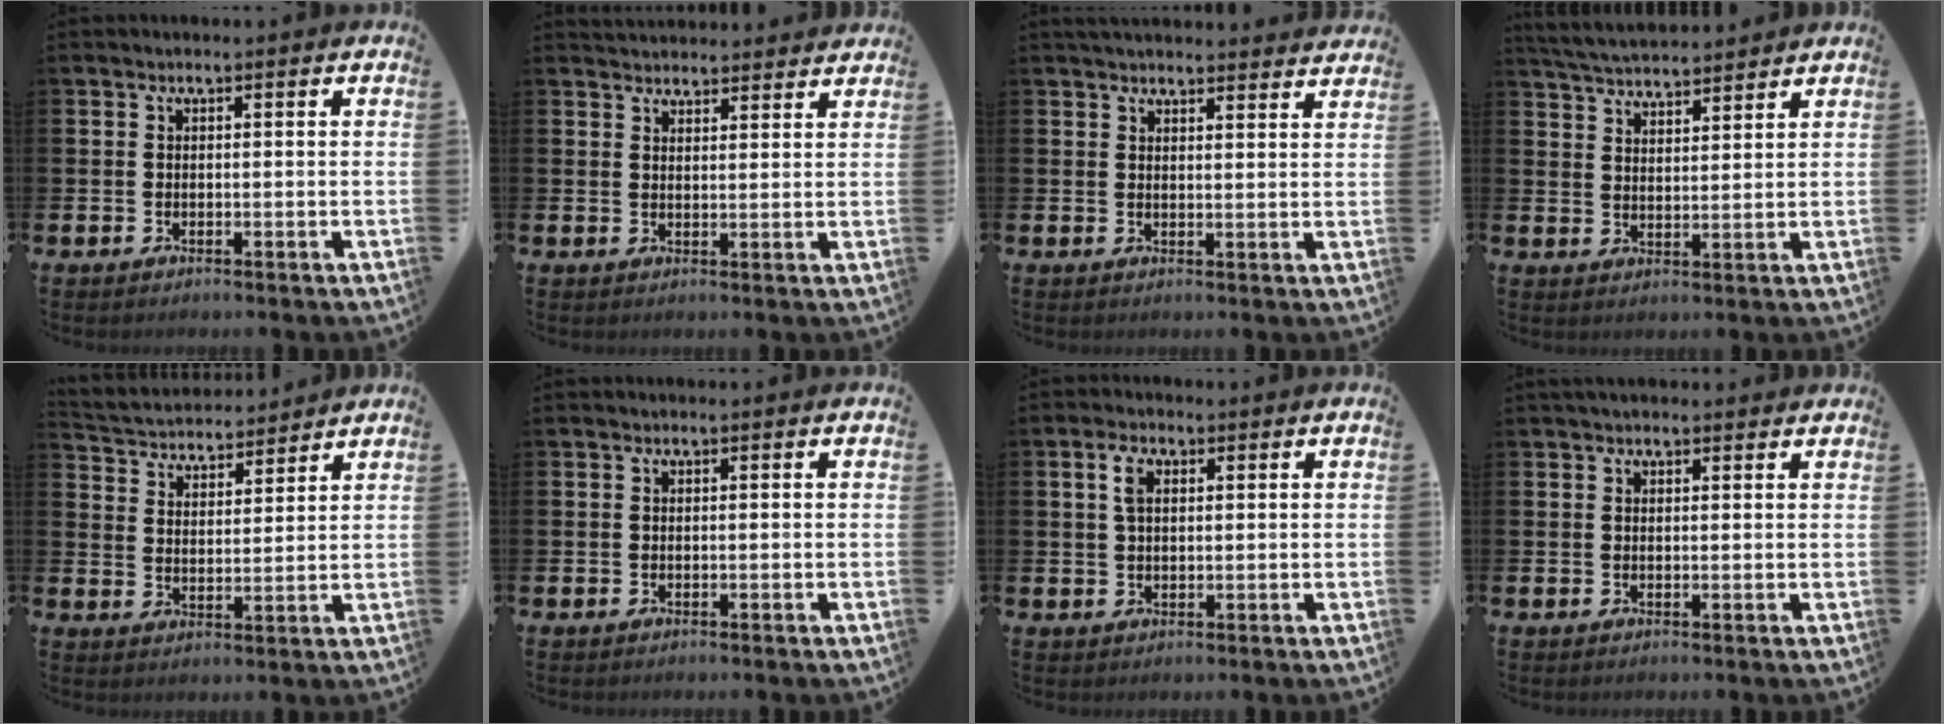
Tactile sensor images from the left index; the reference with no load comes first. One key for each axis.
{"total": 2.9, "fx": 2.8, "fy": 0.5, "fz": -0.1, "tx": 0.008, "ty": -0.020, "tz": 0.050}
{"total": 3.3, "fx": 3.2, "fy": 0.4, "fz": 0.4, "tx": -0.010, "ty": -0.017, "tz": 0.058}
{"total": 4.7, "fx": 4.6, "fy": 0.4, "fz": 0.3, "tx": -0.025, "ty": -0.025, "tz": 0.084}
{"total": 4.2, "fx": 4.1, "fy": 1.1, "fz": -0.3, "tx": -0.018, "ty": -0.032, "tz": 0.069}
{"total": 0.0}
{"total": 3.2, "fx": 1.7, "fy": 1.7, "fz": 2.0, "tx": -0.026, "ty": 0.000, "tz": 0.026}
{"total": 1.2, "fx": 1.0, "fy": 0.4, "fz": 0.4, "tx": 0.002, "ty": 0.000, "tz": 0.015}